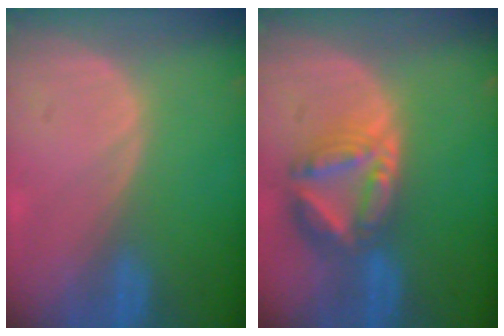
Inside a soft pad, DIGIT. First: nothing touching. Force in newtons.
{"total": 8.0, "press": 6.9, "slide": 4.0}